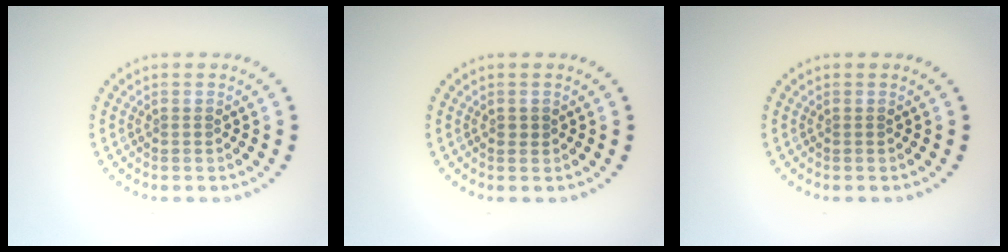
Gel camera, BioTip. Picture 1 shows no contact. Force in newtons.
{"total": 0.8, "press": 0.8, "slide": 0.1}
{"total": 0.0}